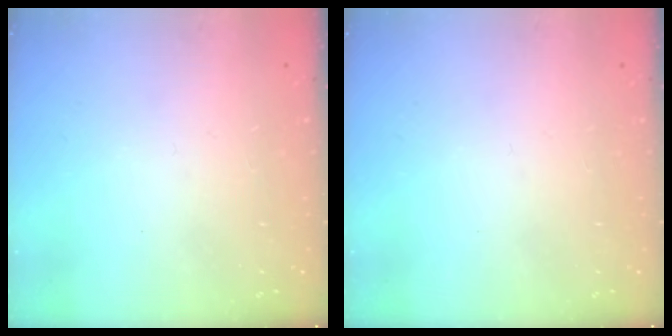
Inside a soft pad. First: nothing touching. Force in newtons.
{"total": 0.0}